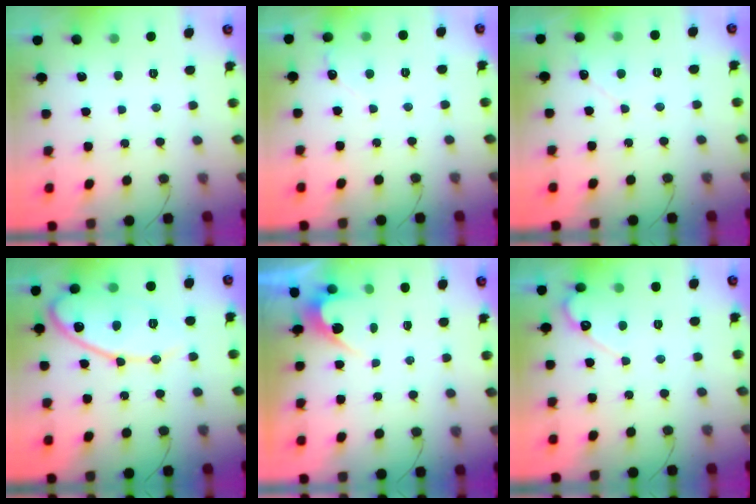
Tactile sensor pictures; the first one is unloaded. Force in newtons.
{"total": 2.7, "press": 2.7, "slide": 0.2}
{"total": 2.7, "press": 2.7, "slide": 0.3}
{"total": 14.1, "press": 14.0, "slide": 1.3}
{"total": 3.3, "press": 3.3, "slide": 0.1}
{"total": 5.3, "press": 5.3, "slide": 0.2}